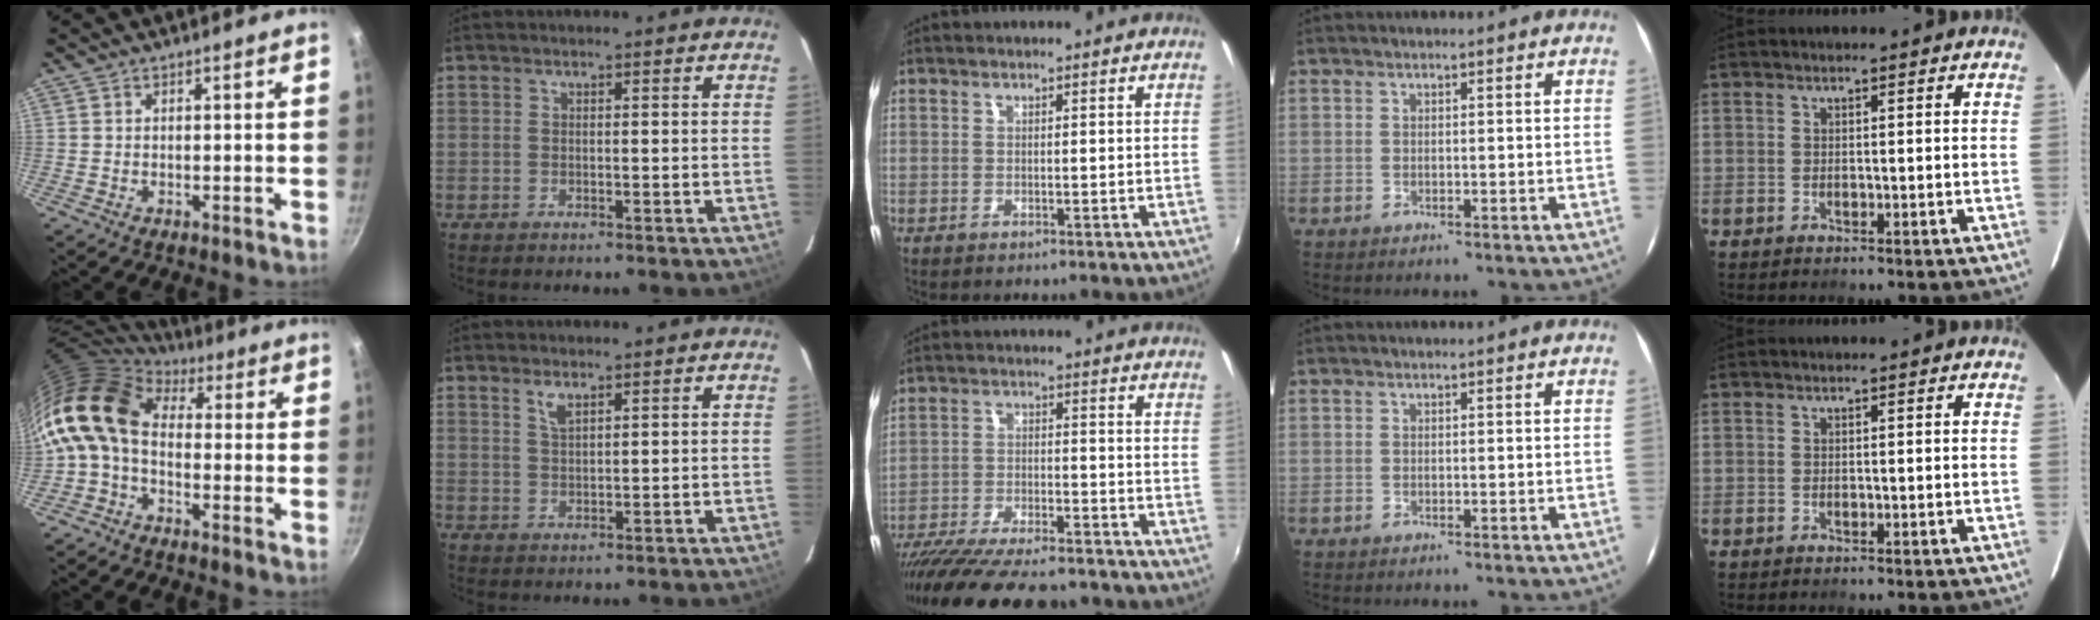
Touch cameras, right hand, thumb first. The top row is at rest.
{"thumb": {"total": 12.5, "force": [0.7, 8.2, 9.4], "torque": [-0.175, 0.024, -0.009]}, "index": {"total": 2.5, "force": [1.6, 0.9, 1.8], "torque": [-0.033, 0.002, 0.032]}, "middle": {"total": 21.3, "force": [-18.3, 4.5, 10.0], "torque": [-0.195, -0.044, -0.284]}}